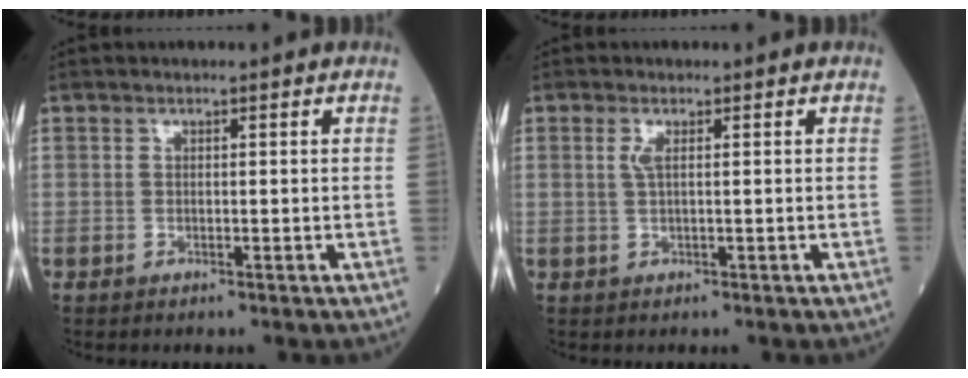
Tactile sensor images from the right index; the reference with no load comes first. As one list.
[{"total": 1.4, "force": [0.5, 0.1, 1.3], "torque": [-0.037, 0.001, 0.011]}]